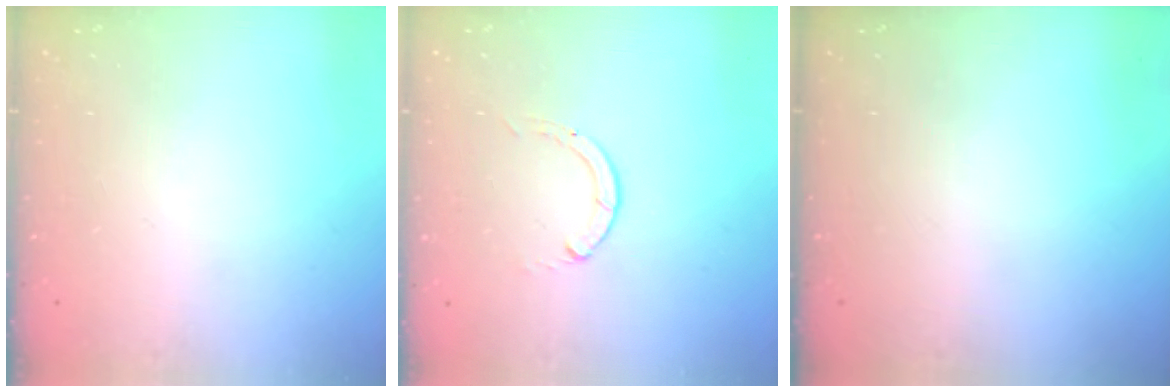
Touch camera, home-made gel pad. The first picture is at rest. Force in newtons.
{"total": 0.0}
{"total": 0.0}